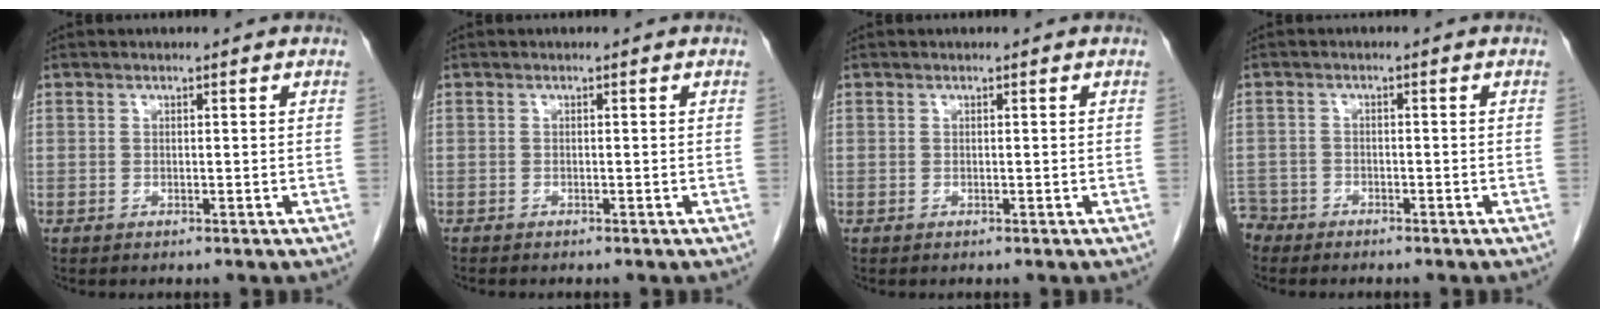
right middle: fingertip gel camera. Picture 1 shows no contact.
{"total": 0.6, "force": [-0.5, 0.1, 0.2], "torque": [-0.004, 0.000, -0.010]}
{"total": 0.0}
{"total": 3.1, "force": [-2.8, 1.2, -0.6], "torque": [0.009, 0.000, -0.056]}